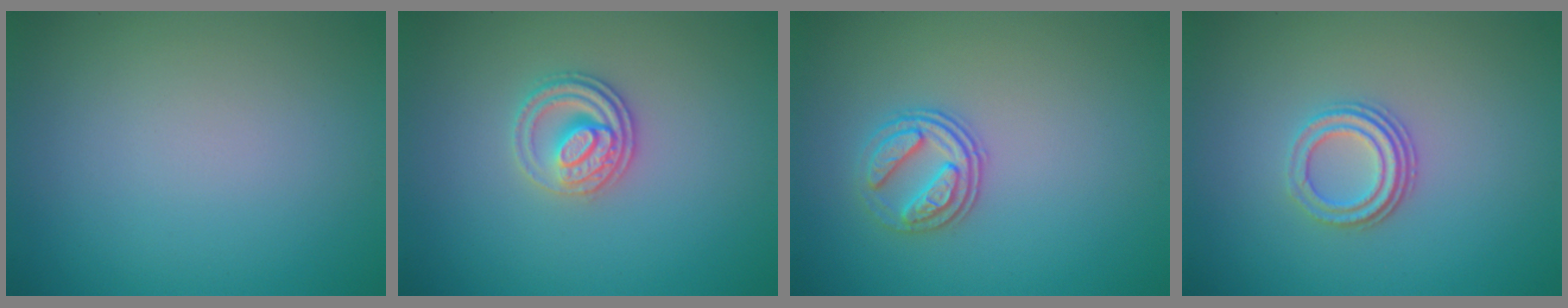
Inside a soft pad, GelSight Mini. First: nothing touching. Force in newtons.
{"total": 2.7, "press": 2.5, "slide": 0.9}
{"total": 2.8, "press": 2.6, "slide": 1.2}
{"total": 3.0, "press": 2.3, "slide": 1.9}